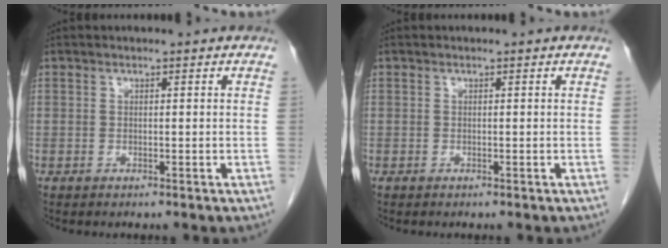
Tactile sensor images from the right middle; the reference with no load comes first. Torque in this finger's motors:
{"motor_torque": [-0.02, -0.05, -0.03, -0.01]}